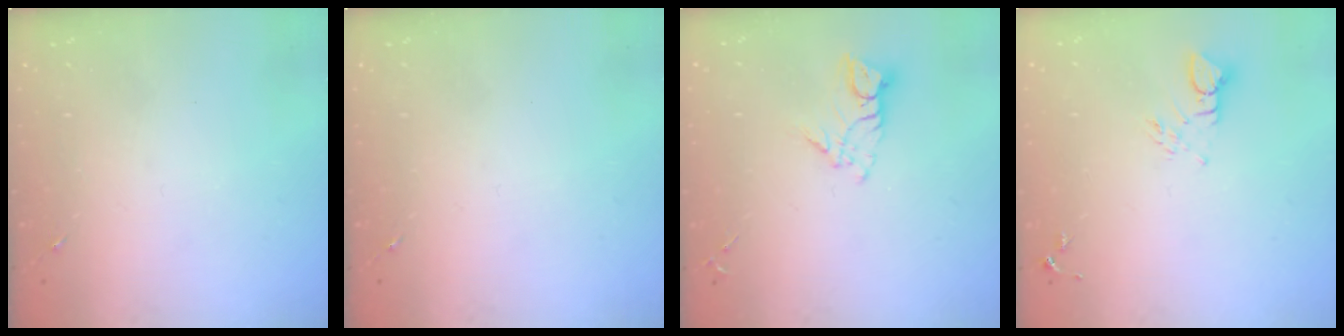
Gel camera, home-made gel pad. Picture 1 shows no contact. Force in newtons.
{"total": 0.0}
{"total": 8.4, "press": 8.4, "slide": 0.9}
{"total": 3.8, "press": 3.8, "slide": 0.3}